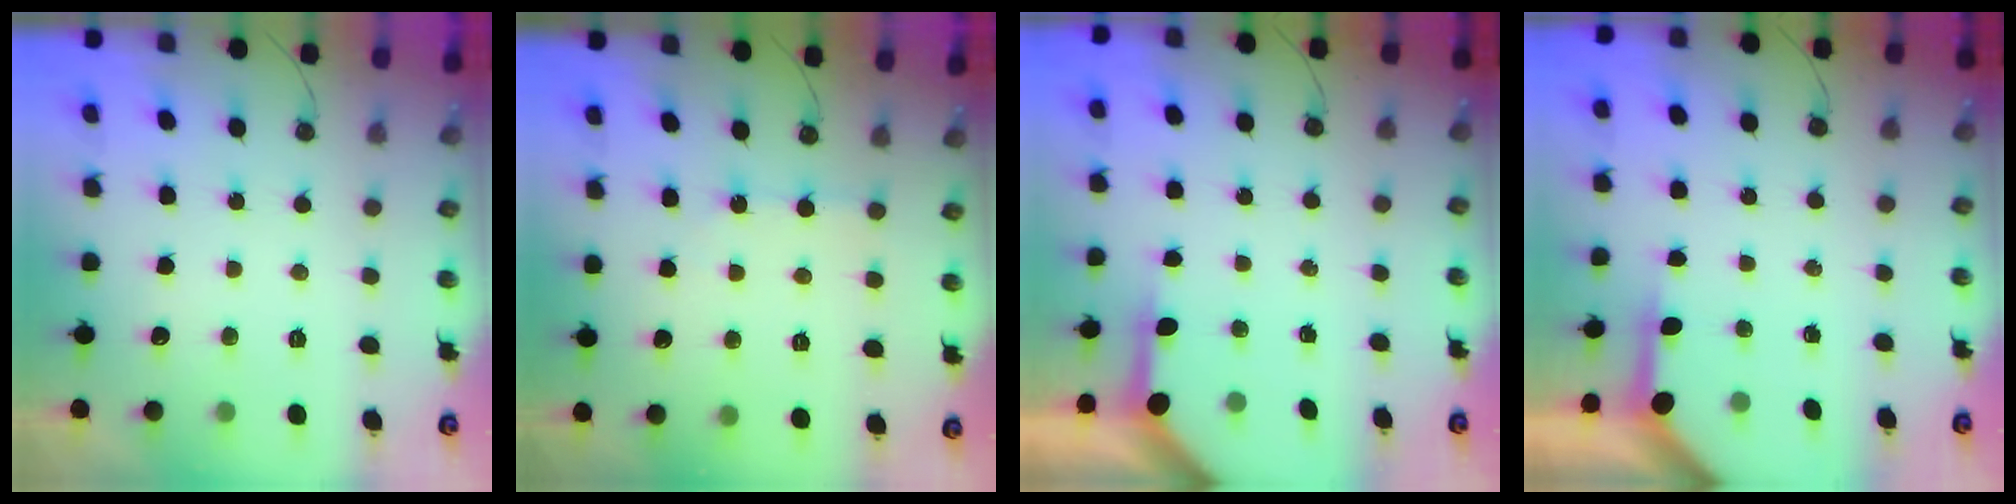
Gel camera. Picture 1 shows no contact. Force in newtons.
{"total": 4.4, "press": 4.4, "slide": 0.5}
{"total": 3.6, "press": 3.6, "slide": 0.4}
{"total": 3.4, "press": 3.4, "slide": 0.4}